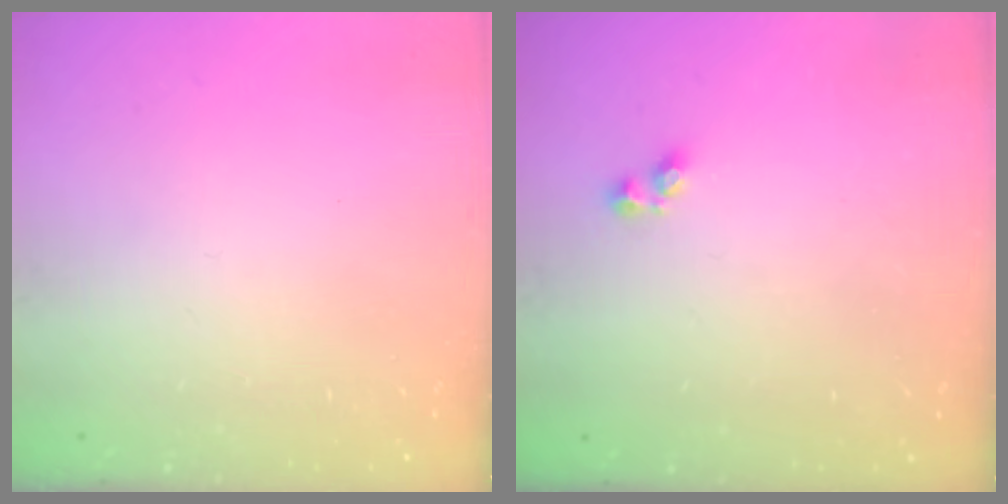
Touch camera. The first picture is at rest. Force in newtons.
{"total": 1.6, "press": 1.5, "slide": 0.3}